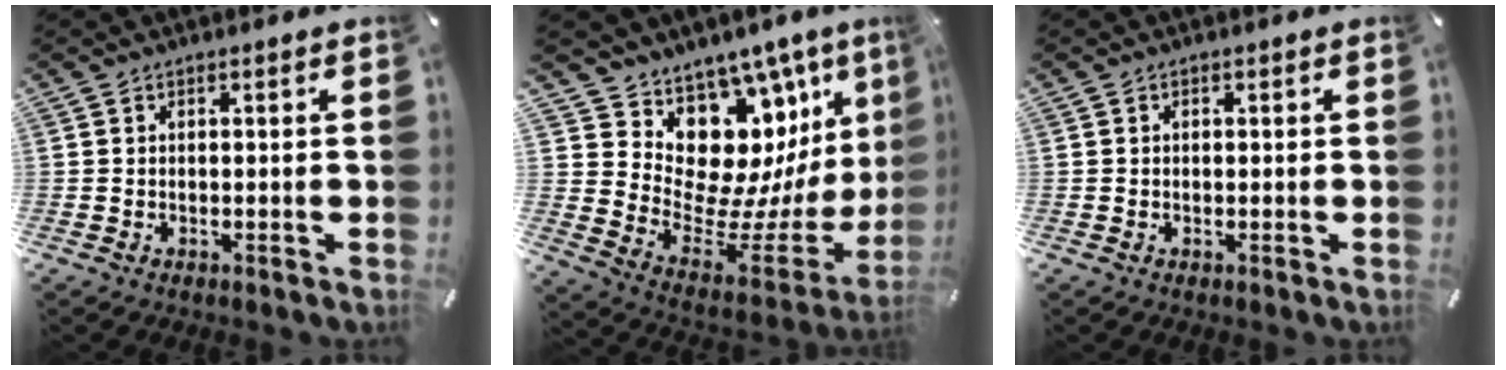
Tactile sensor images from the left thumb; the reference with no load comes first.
{"total": 14.8, "force": [7.6, 10.6, 7.0], "torque": [-0.088, -0.109, 0.152]}
{"total": 0.6, "force": [0.0, 0.6, 0.3], "torque": [-0.005, 0.003, -0.001]}